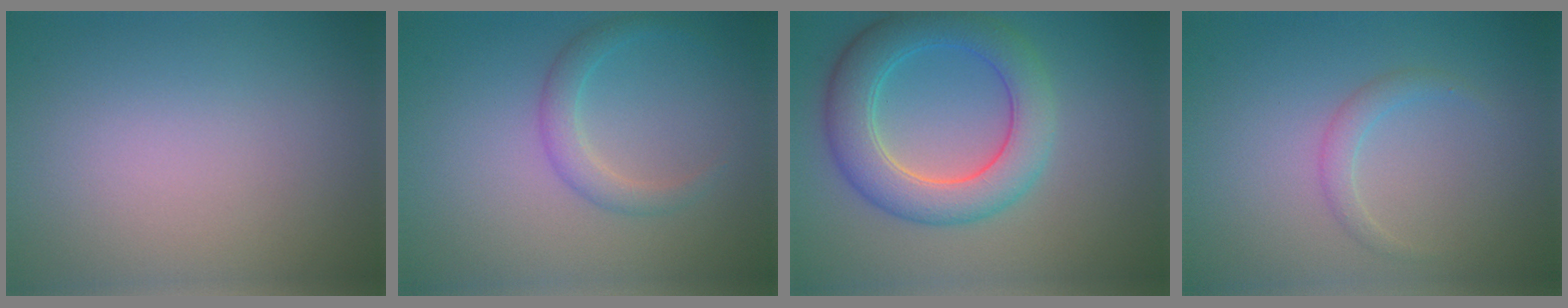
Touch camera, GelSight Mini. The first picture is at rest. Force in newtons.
{"total": 2.0, "press": 2.0, "slide": 0.1}
{"total": 6.1, "press": 6.1, "slide": 0.2}
{"total": 1.3, "press": 1.2, "slide": 0.2}